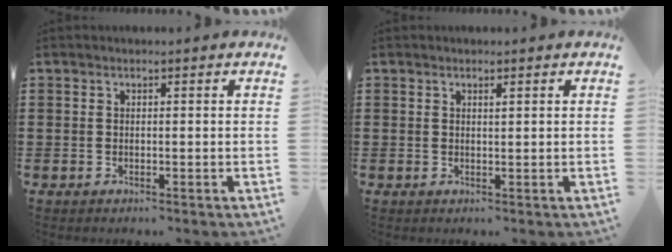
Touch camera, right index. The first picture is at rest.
{"total": 0.6, "force": [0.4, 0.1, 0.5], "torque": [-0.010, 0.000, 0.007]}